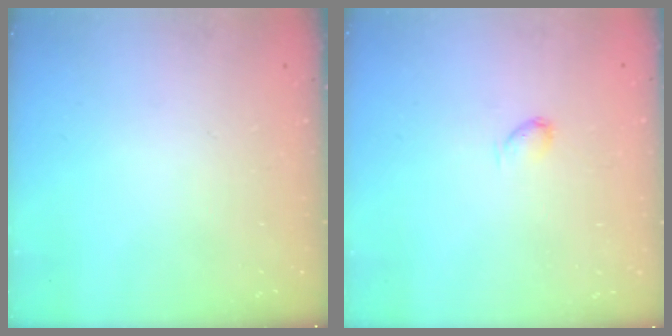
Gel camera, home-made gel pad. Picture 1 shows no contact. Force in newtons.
{"total": 2.8, "press": 2.7, "slide": 0.4}